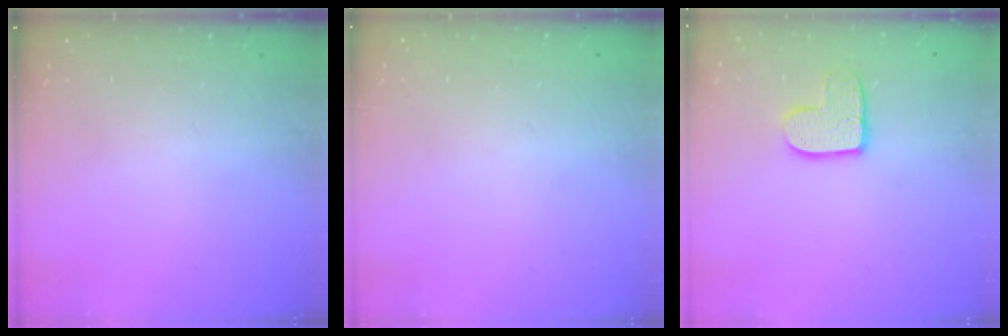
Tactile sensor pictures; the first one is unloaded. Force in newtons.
{"total": 0.0}
{"total": 9.5, "press": 9.5, "slide": 0.3}